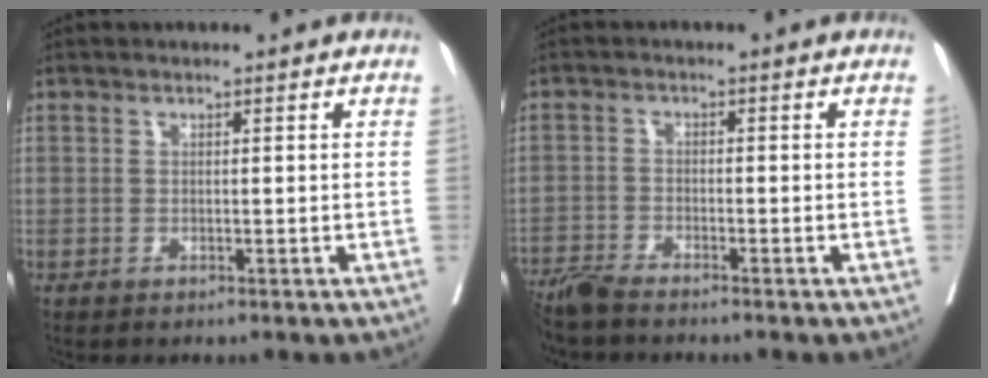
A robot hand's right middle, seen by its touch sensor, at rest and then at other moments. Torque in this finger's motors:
{"motor_torque": [0.79, -0.87, 0.15, 0.09]}